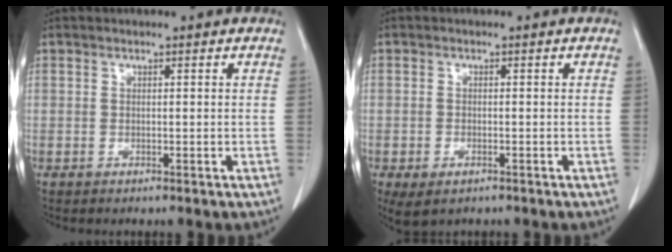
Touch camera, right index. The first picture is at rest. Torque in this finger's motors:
{"motor_torque": [0.62, -0.50, 0.00, -0.03]}